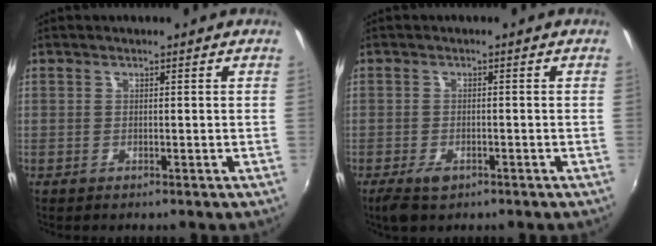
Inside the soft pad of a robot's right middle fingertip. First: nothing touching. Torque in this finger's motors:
{"motor_torque": [0.47, -0.41, 0.14, 0.05]}